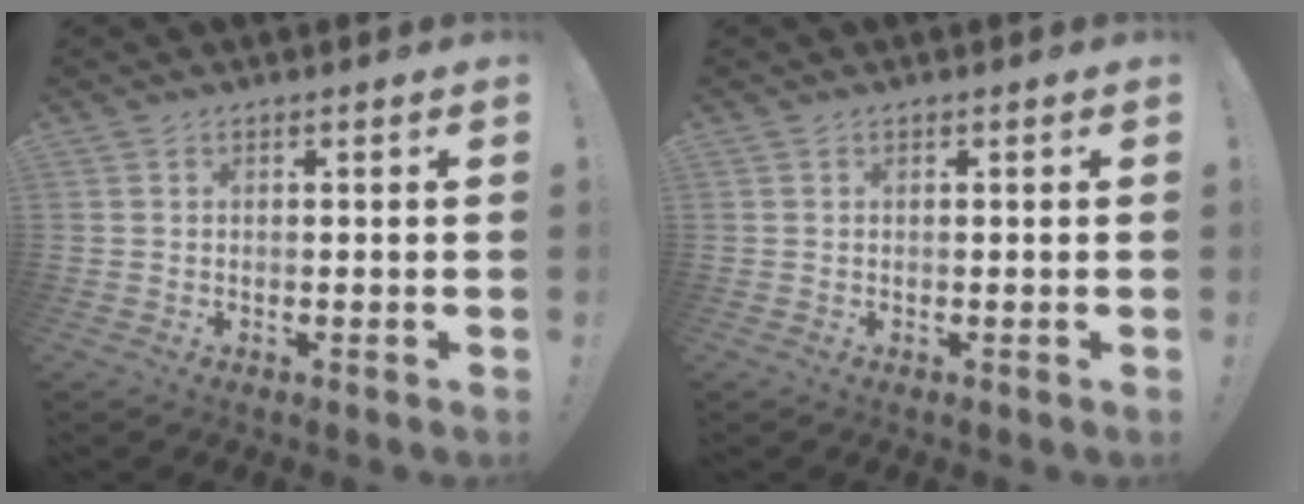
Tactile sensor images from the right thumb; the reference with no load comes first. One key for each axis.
{"total": 0.0}